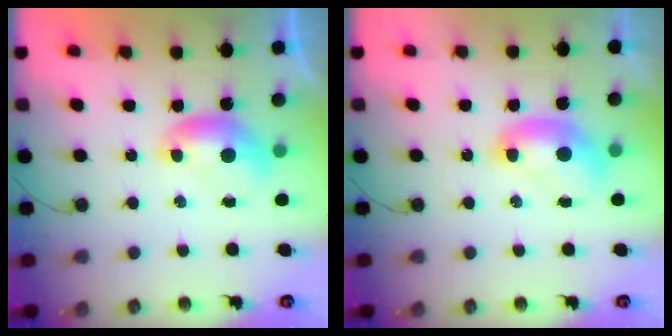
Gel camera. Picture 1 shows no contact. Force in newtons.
{"total": 2.1, "press": 2.1, "slide": 0.2}